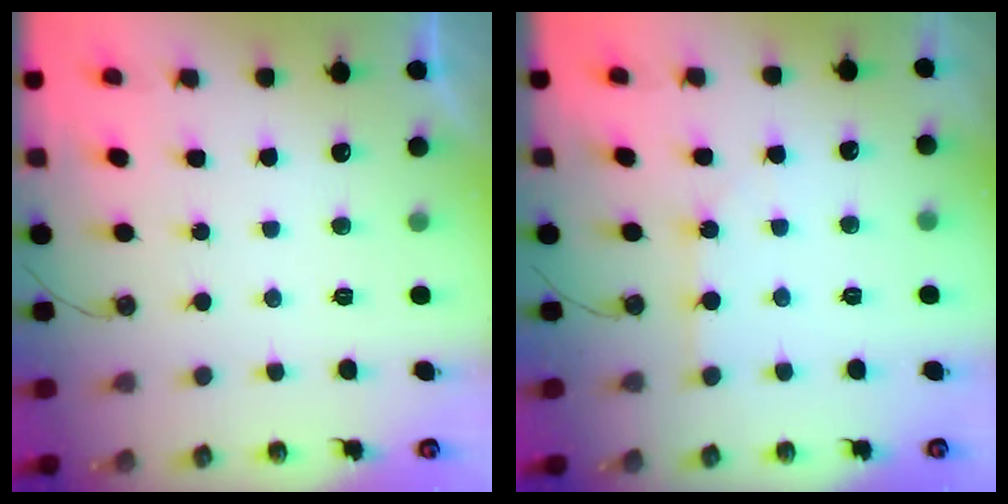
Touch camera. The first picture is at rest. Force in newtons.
{"total": 2.8, "press": 2.8, "slide": 0.4}